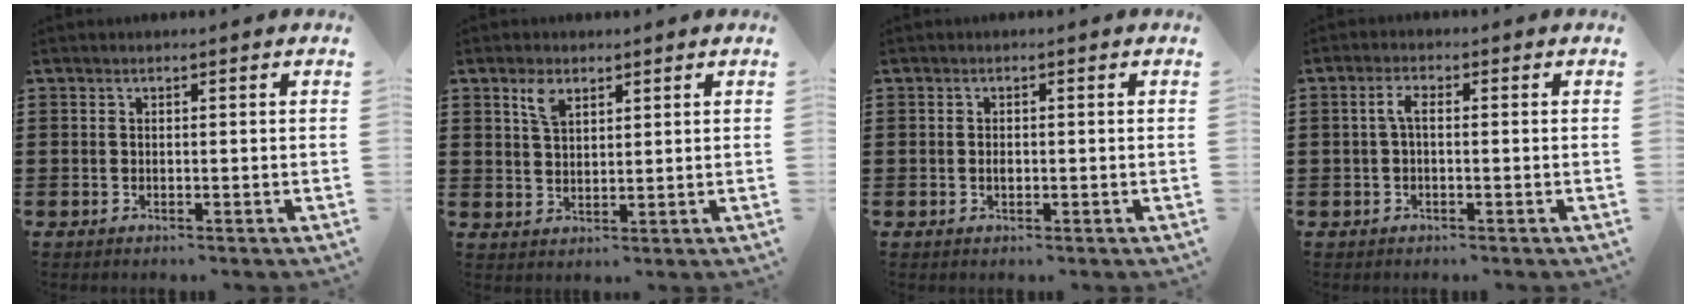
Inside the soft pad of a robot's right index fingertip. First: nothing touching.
{"total": 3.6, "force": [2.3, 1.7, 2.3], "torque": [-0.052, 0.007, 0.041]}
{"total": 1.0, "force": [-0.1, 0.6, 0.9], "torque": [-0.018, 0.001, -0.002]}
{"total": 2.4, "force": [-0.1, 0.9, 2.2], "torque": [-0.051, 0.002, -0.006]}